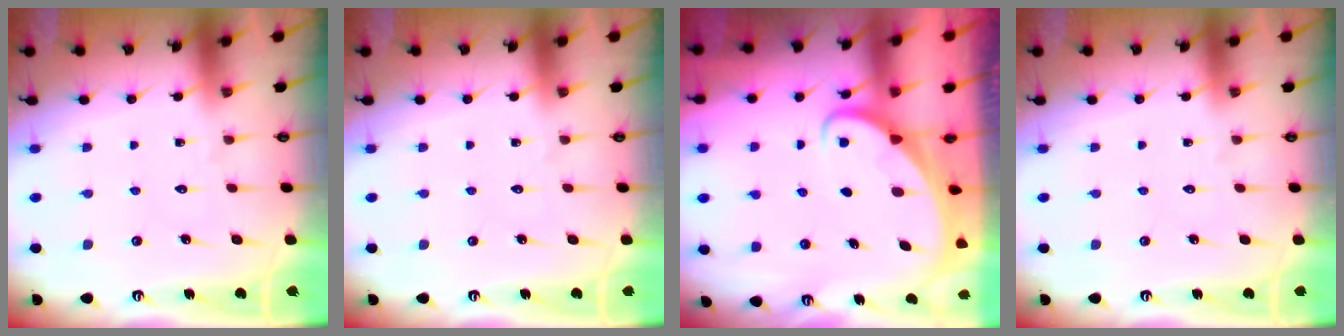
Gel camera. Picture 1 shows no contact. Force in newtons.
{"total": 0.0}
{"total": 3.0, "press": 3.0, "slide": 0.2}
{"total": 0.0}